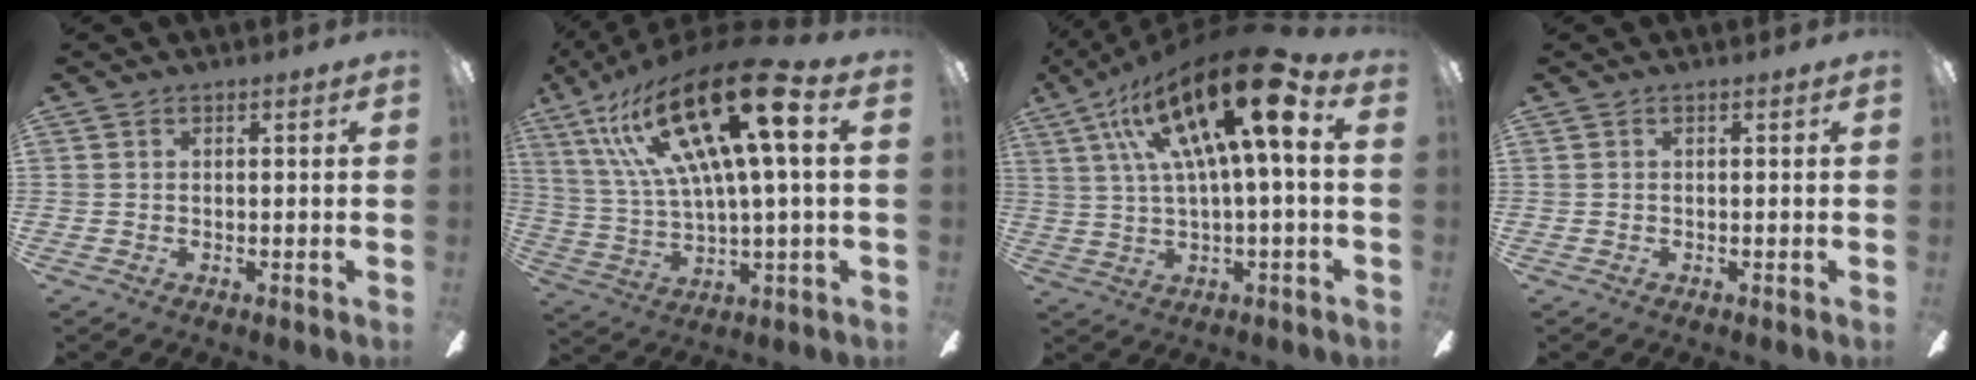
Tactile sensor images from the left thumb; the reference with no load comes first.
{"total": 26.2, "force": [10.8, 7.7, 22.5], "torque": [-0.440, -0.045, 0.167]}
{"total": 22.5, "force": [8.5, 6.2, 19.9], "torque": [-0.357, -0.032, 0.131]}
{"total": 0.0}